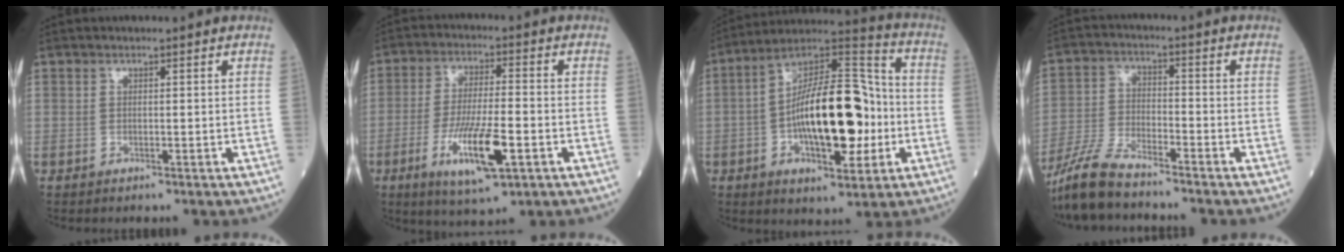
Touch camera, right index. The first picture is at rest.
{"total": 12.1, "force": [-4.5, 2.5, 11.0], "torque": [-0.214, -0.016, -0.073]}
{"total": 20.7, "force": [-2.6, 7.7, 19.0], "torque": [-0.335, 0.029, -0.037]}
{"total": 10.3, "force": [-8.6, 2.2, 5.2], "torque": [-0.120, -0.023, -0.167]}